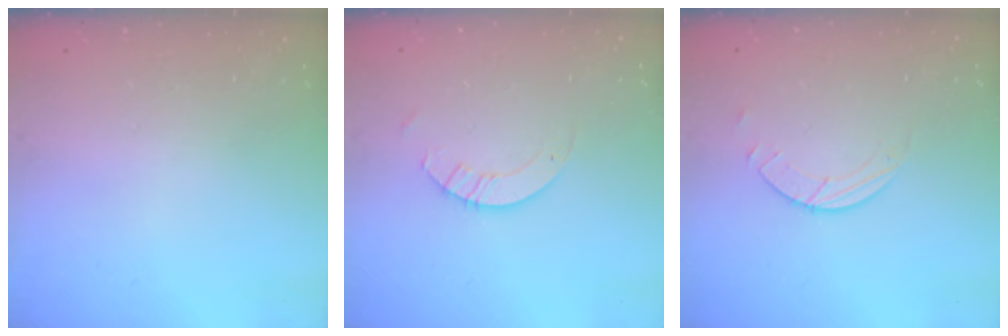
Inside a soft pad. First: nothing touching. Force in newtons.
{"total": 2.6, "press": 2.6, "slide": 0.2}
{"total": 2.0, "press": 2.0, "slide": 0.2}